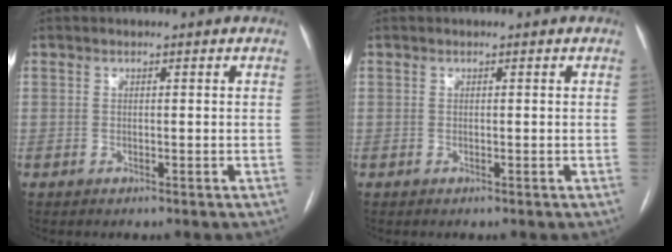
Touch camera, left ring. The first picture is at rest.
{"total": 0.0}